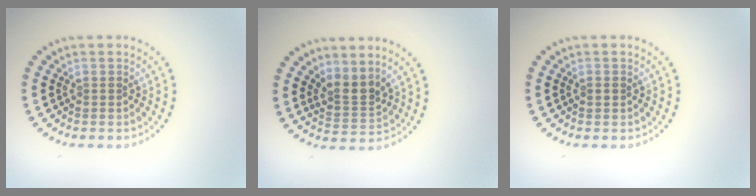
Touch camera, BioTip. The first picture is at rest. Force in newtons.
{"total": 2.6, "press": 1.9, "slide": 1.7}
{"total": 0.9, "press": 0.9, "slide": 0.1}